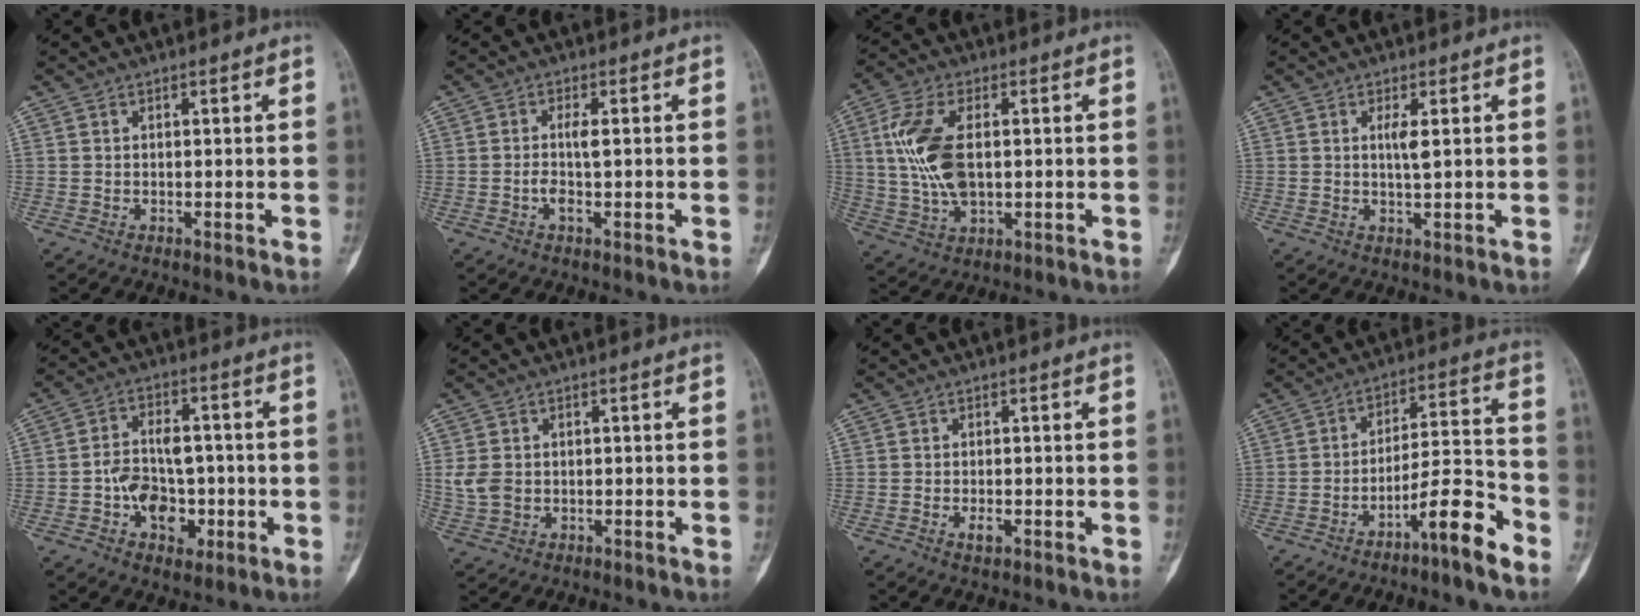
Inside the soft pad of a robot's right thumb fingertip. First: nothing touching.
{"total": 3.2, "force": [-0.6, 1.0, 3.0], "torque": [-0.067, 0.009, -0.012]}
{"total": 12.2, "force": [1.2, 6.5, 10.3], "torque": [-0.213, 0.005, 0.028]}
{"total": 2.5, "force": [0.5, 0.3, 2.4], "torque": [-0.046, -0.002, 0.011]}
{"total": 10.6, "force": [-2.9, 7.5, 6.9], "torque": [-0.075, 0.030, -0.044]}
{"total": 4.1, "force": [-0.2, 3.3, 2.5], "torque": [-0.042, 0.006, 0.000]}
{"total": 2.0, "force": [-0.9, 1.0, 1.5], "torque": [-0.021, 0.004, -0.015]}
{"total": 10.5, "force": [-7.0, 1.4, 7.8], "torque": [-0.127, 0.070, -0.118]}